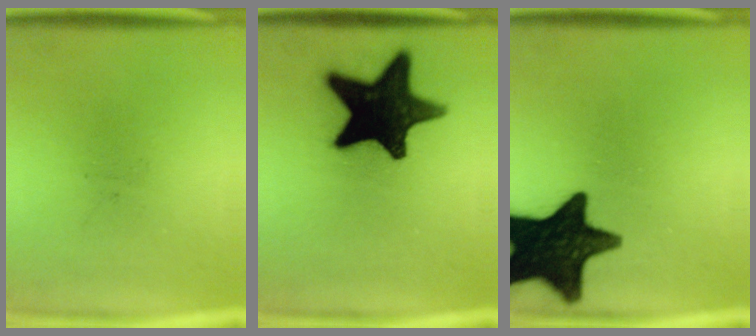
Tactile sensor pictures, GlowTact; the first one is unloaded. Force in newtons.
{"total": 19.2}
{"total": 17.8}